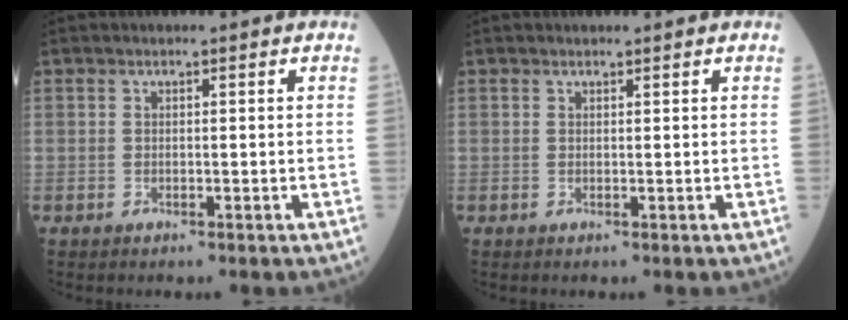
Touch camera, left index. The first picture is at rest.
{"total": 0.0}